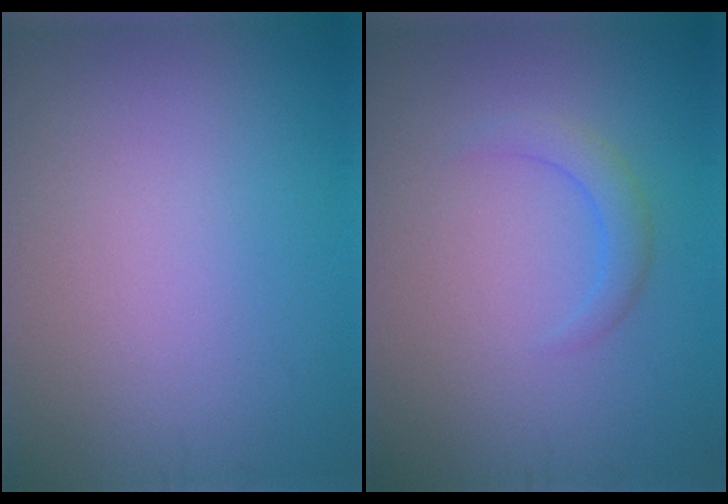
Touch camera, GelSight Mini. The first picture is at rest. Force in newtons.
{"total": 1.8, "press": 1.8, "slide": 0.2}